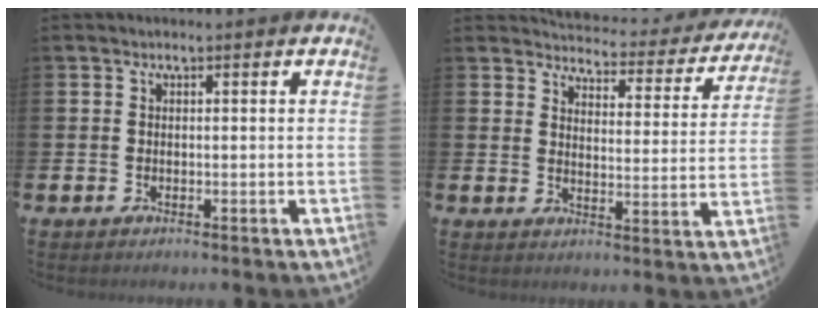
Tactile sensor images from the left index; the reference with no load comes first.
{"total": 3.7, "force": [3.5, 1.0, 0.5], "torque": [-0.020, -0.037, 0.053]}